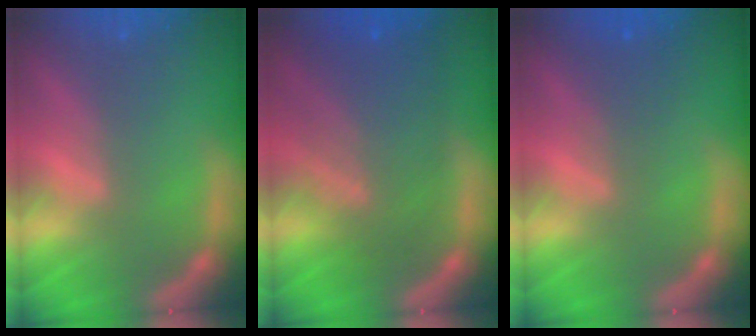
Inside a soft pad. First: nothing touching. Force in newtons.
{"total": 8.1}
{"total": 1.9}